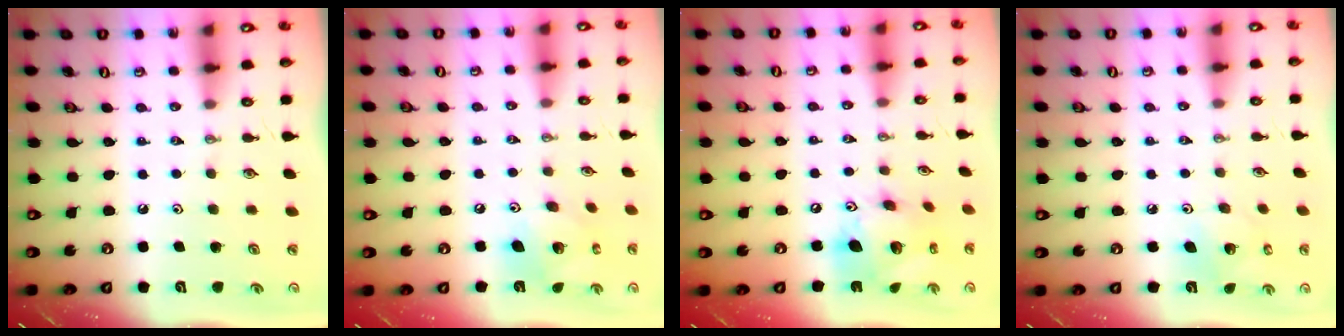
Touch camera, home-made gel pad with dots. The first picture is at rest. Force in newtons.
{"total": 11.6, "press": 11.6, "slide": 1.0}
{"total": 16.0, "press": 15.9, "slide": 1.5}
{"total": 5.3, "press": 5.3, "slide": 0.2}